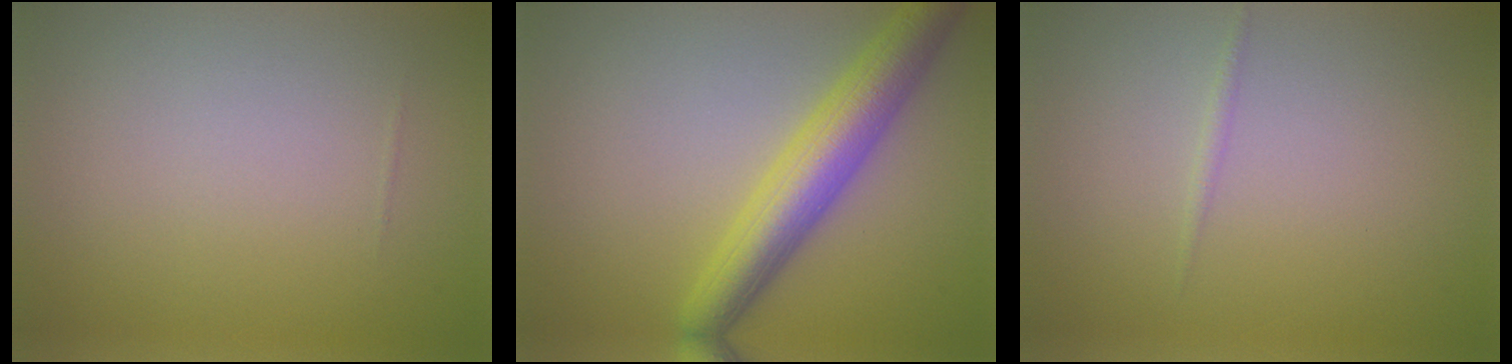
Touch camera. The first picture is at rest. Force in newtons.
{"total": 6.0, "press": 5.9, "slide": 0.3}
{"total": 0.6, "press": 0.6, "slide": 0.0}